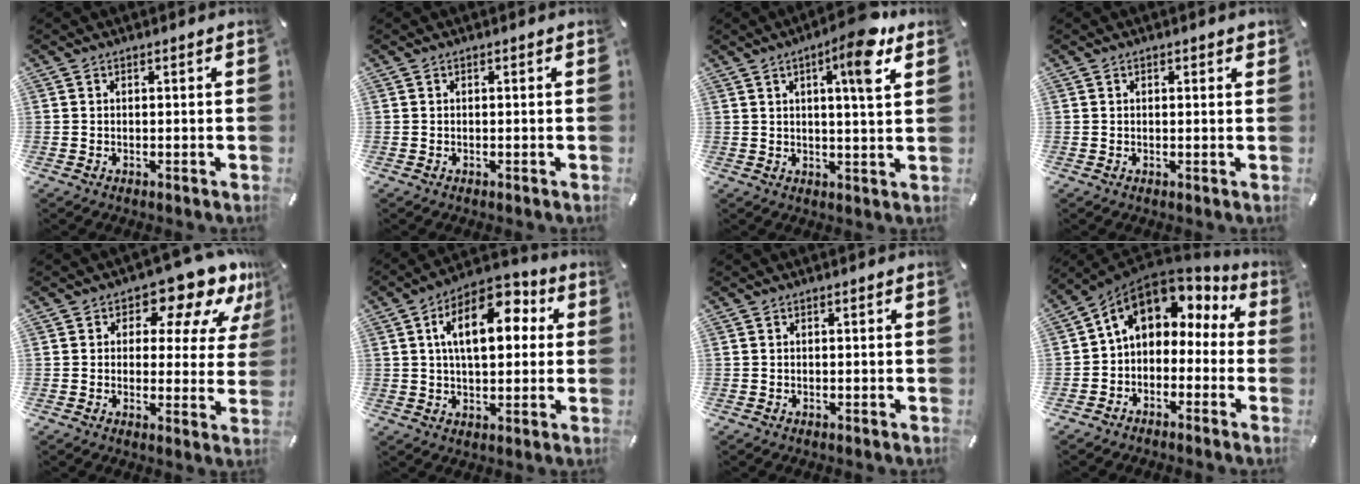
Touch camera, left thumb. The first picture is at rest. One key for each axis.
{"total": 0.0}
{"total": 10.3, "fx": 4.9, "fy": 1.6, "fz": 8.9, "tx": -0.132, "ty": -0.017, "tz": 0.069}
{"total": 0.5, "fx": 0.3, "fy": 0.2, "fz": 0.3, "tx": 0.002, "ty": -0.001, "tz": 0.004}
{"total": 13.1, "fx": 8.7, "fy": 6.2, "fz": 7.6, "tx": -0.104, "ty": -0.055, "tz": 0.147}
{"total": 14.4, "fx": 4.3, "fy": 8.0, "fz": 11.2, "tx": -0.171, "ty": 0.002, "tz": 0.073}
{"total": 0.0}
{"total": 9.2, "fx": 3.2, "fy": 6.7, "fz": 5.3, "tx": -0.101, "ty": -0.007, "tz": 0.062}